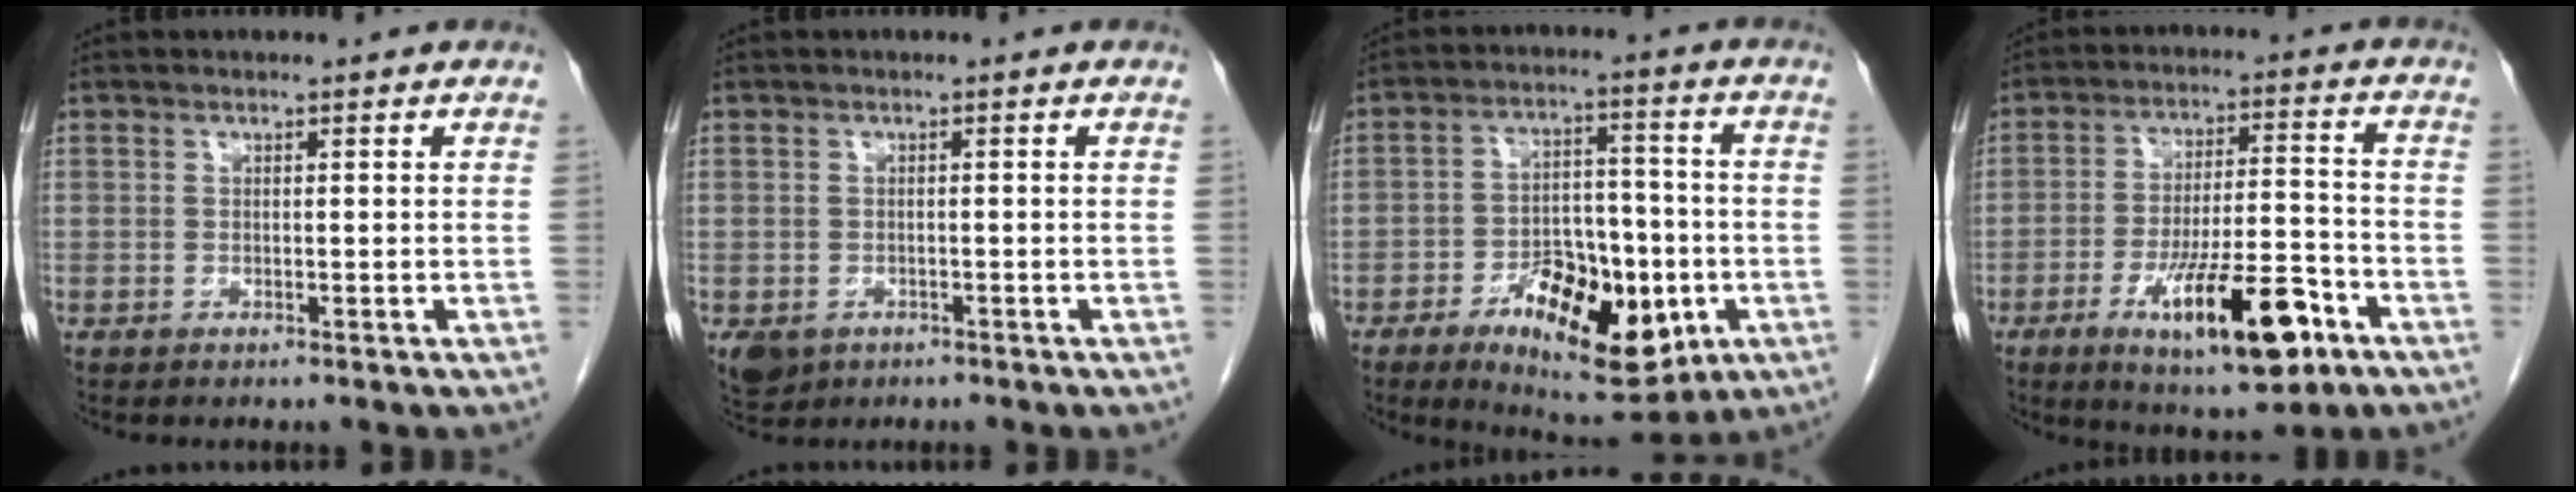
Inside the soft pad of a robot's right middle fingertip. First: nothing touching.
{"total": 4.2, "force": [-2.3, 3.2, 1.5], "torque": [-0.026, -0.003, -0.030]}
{"total": 15.7, "force": [-6.3, 6.7, 12.8], "torque": [-0.198, 0.001, -0.087]}
{"total": 14.3, "force": [-7.1, 3.3, 12.0], "torque": [-0.199, -0.006, -0.105]}